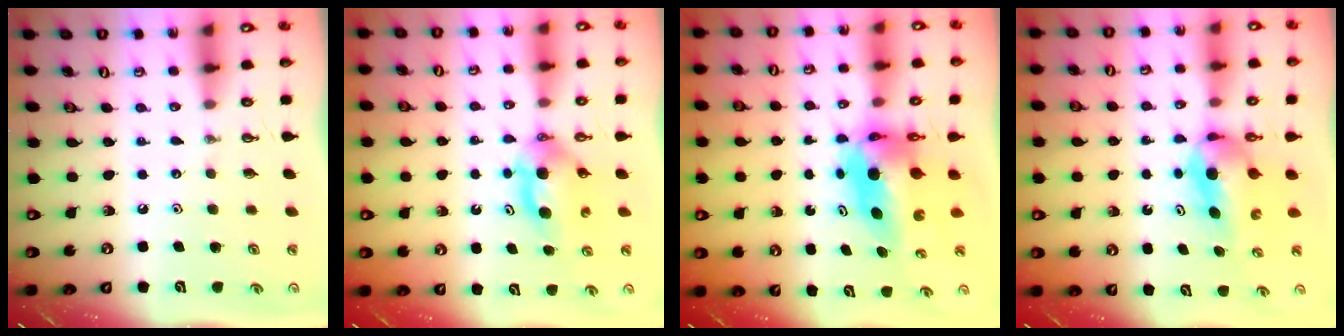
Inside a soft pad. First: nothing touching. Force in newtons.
{"total": 6.2, "press": 5.6, "slide": 2.7}
{"total": 7.5, "press": 7.5, "slide": 0.6}
{"total": 7.1, "press": 5.4, "slide": 4.6}